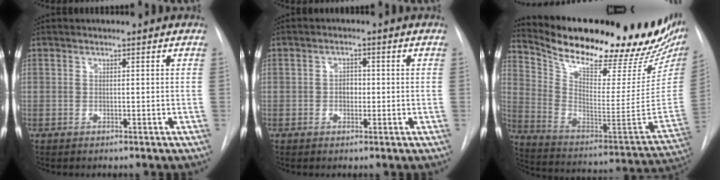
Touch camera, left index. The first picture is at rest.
{"total": 2.0, "force": [-0.2, 1.5, 1.4], "torque": [-0.019, 0.005, -0.004]}
{"total": 31.1, "force": [24.8, 7.6, 17.2], "torque": [-0.285, -0.051, 0.349]}